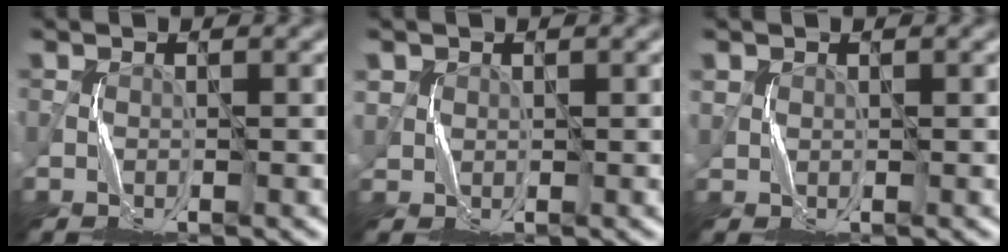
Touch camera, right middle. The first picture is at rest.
{"total": 1.1, "force": [0.5, 0.9, -0.2], "torque": [-0.008, -0.003, 0.014]}
{"total": 0.7, "force": [0.4, 0.6, -0.1], "torque": [-0.005, -0.003, 0.012]}